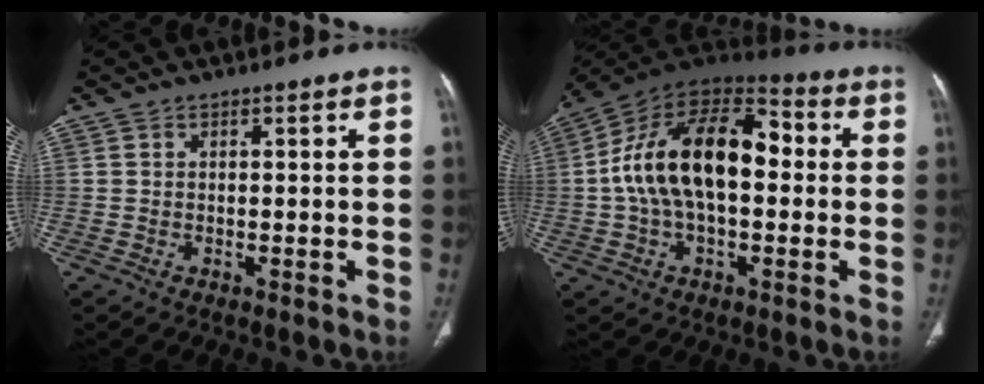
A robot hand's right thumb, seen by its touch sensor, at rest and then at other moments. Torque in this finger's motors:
{"motor_torque": [0.42, 1.59, 1.08, -0.42, 0.55]}